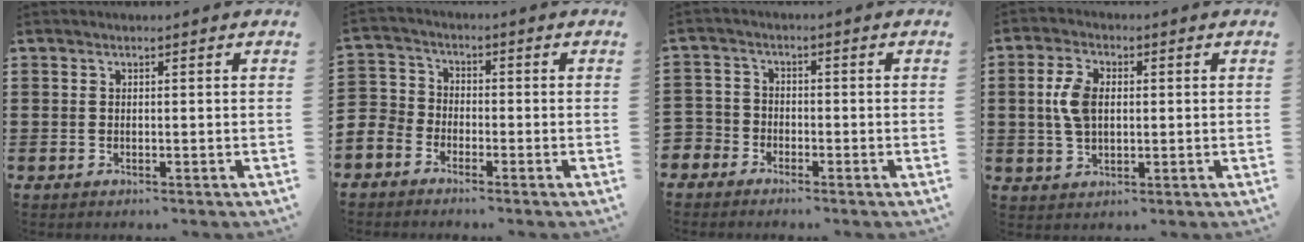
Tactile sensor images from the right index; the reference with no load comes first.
{"total": 3.6, "force": [-2.7, 2.4, -0.1], "torque": [-0.036, -0.004, -0.067]}
{"total": 2.9, "force": [-2.4, 1.7, -0.1], "torque": [-0.017, 0.000, -0.058]}
{"total": 5.7, "force": [0.7, 3.4, 4.5], "torque": [-0.119, 0.007, 0.003]}